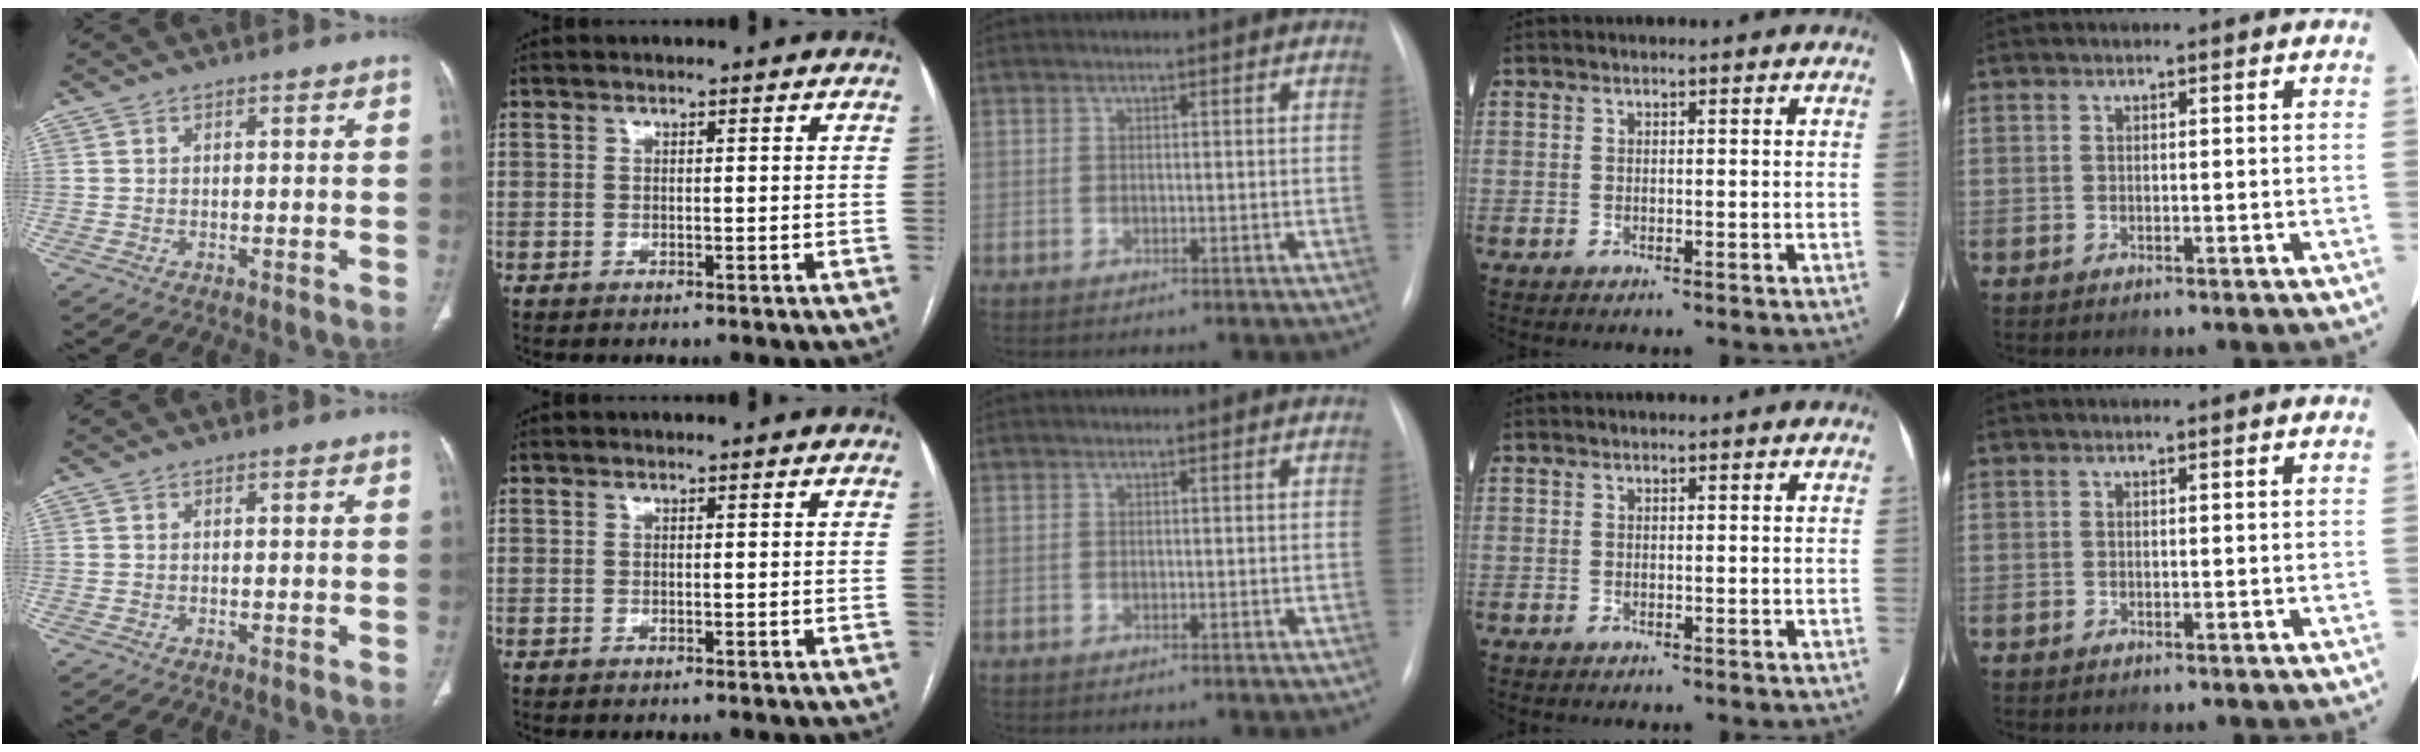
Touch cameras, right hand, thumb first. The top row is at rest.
{}